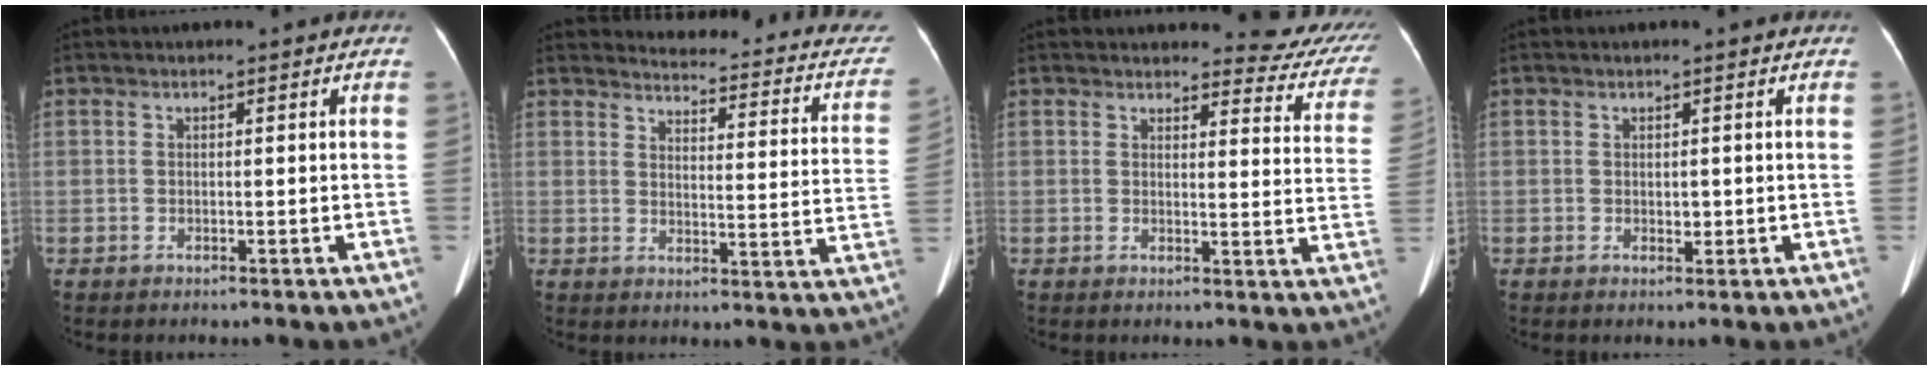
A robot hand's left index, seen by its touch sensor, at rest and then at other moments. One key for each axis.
{"total": 16.6, "fx": 15.0, "fy": 4.5, "fz": 5.4, "tx": -0.039, "ty": -0.049, "tz": 0.138}
{"total": 10.1, "fx": 9.7, "fy": 2.5, "fz": 1.2, "tx": 0.021, "ty": -0.049, "tz": 0.075}
{"total": 0.8, "fx": 0.0, "fy": 0.6, "fz": 0.5, "tx": -0.009, "ty": -0.001, "tz": 0.001}